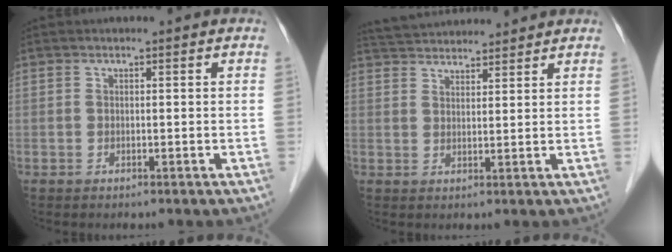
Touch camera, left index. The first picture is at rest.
{"total": 9.4, "force": [9.0, 1.3, 2.3], "torque": [-0.044, 0.035, 0.141]}